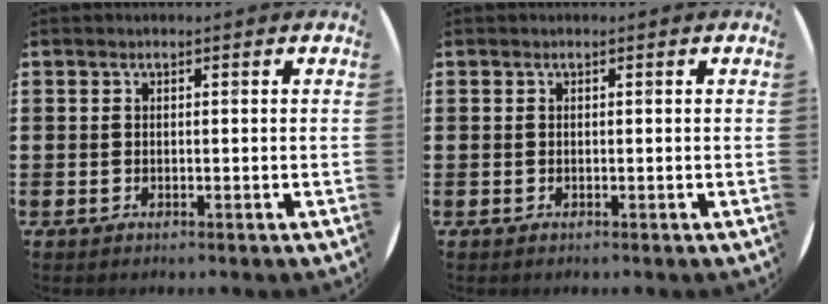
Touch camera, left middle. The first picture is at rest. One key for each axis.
{"total": 0.0}